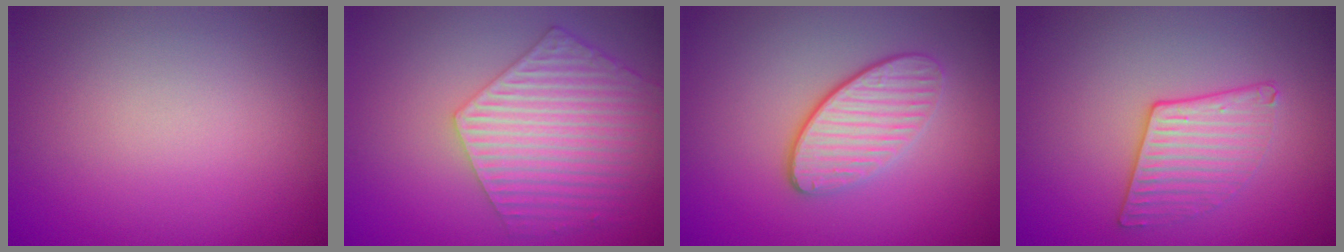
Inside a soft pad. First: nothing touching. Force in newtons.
{"total": 6.4, "press": 4.9, "slide": 4.1}
{"total": 3.6, "press": 2.9, "slide": 2.1}
{"total": 2.3, "press": 1.9, "slide": 1.3}